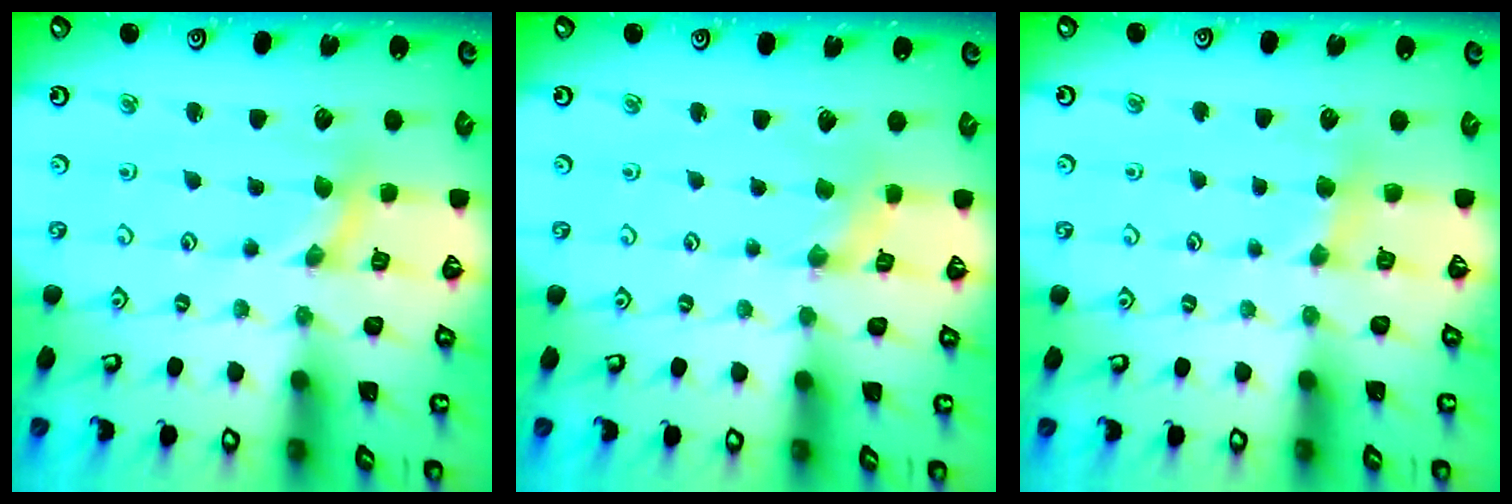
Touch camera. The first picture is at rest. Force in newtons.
{"total": 0.9, "press": 0.9, "slide": 0.3}
{"total": 5.5, "press": 5.5, "slide": 0.6}